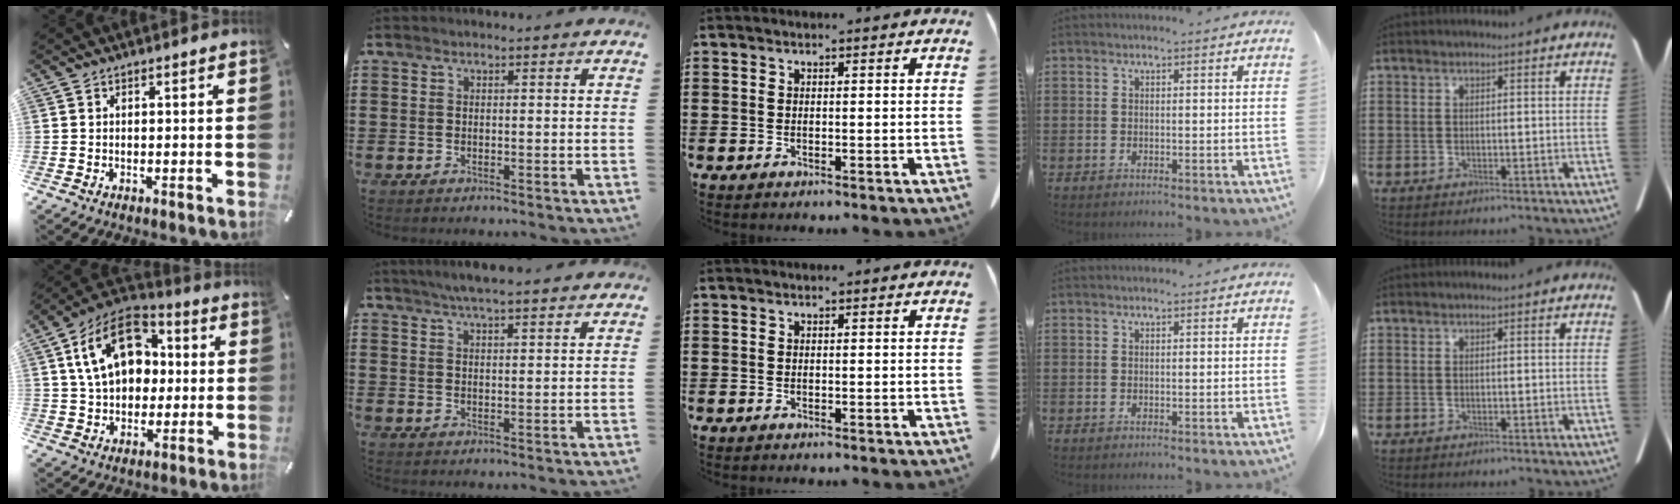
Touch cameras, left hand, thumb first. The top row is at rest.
{"thumb": {"total": 17.5, "force": [4.1, 12.7, 11.3], "torque": [-0.212, 0.003, 0.075]}, "index": {"total": 4.3, "force": [3.9, 0.2, 1.8], "torque": [-0.045, -0.006, 0.070]}}